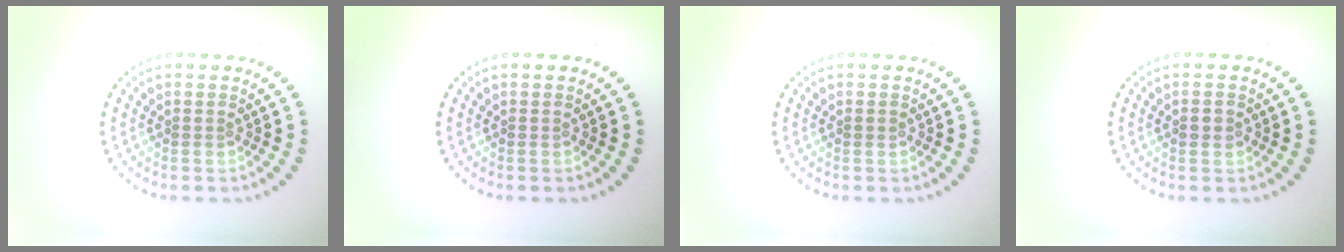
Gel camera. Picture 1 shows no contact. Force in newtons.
{"total": 0.0}
{"total": 0.6, "press": 0.6, "slide": 0.2}
{"total": 1.2, "press": 1.2, "slide": 0.1}